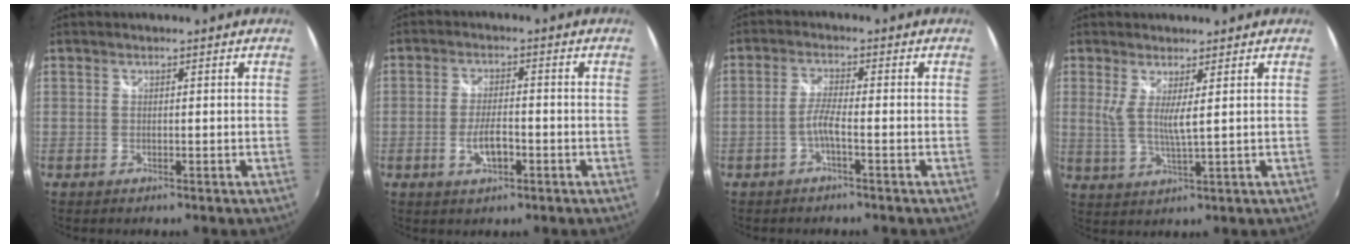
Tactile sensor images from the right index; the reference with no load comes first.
{"total": 5.0, "force": [-2.0, 1.9, 4.2], "torque": [-0.086, -0.002, -0.032]}
{"total": 2.8, "force": [-1.4, -0.2, 2.4], "torque": [-0.056, 0.004, -0.030]}
{"total": 4.5, "force": [1.4, 0.1, 4.3], "torque": [-0.087, -0.013, 0.023]}